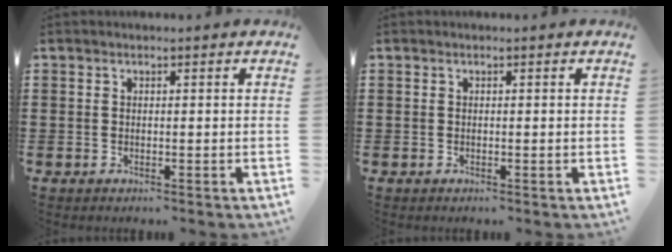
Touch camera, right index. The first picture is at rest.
{"total": 0.0}